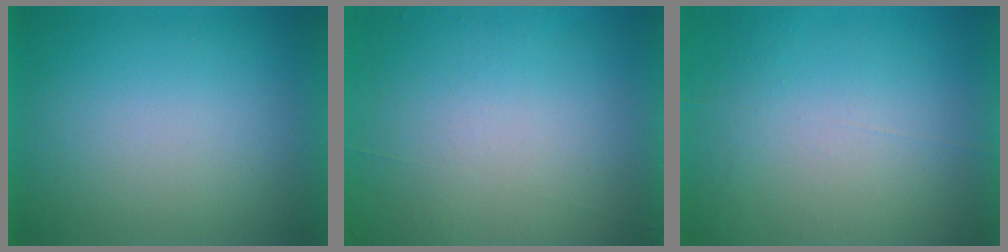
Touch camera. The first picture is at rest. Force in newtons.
{"total": 4.5}
{"total": 7.1}